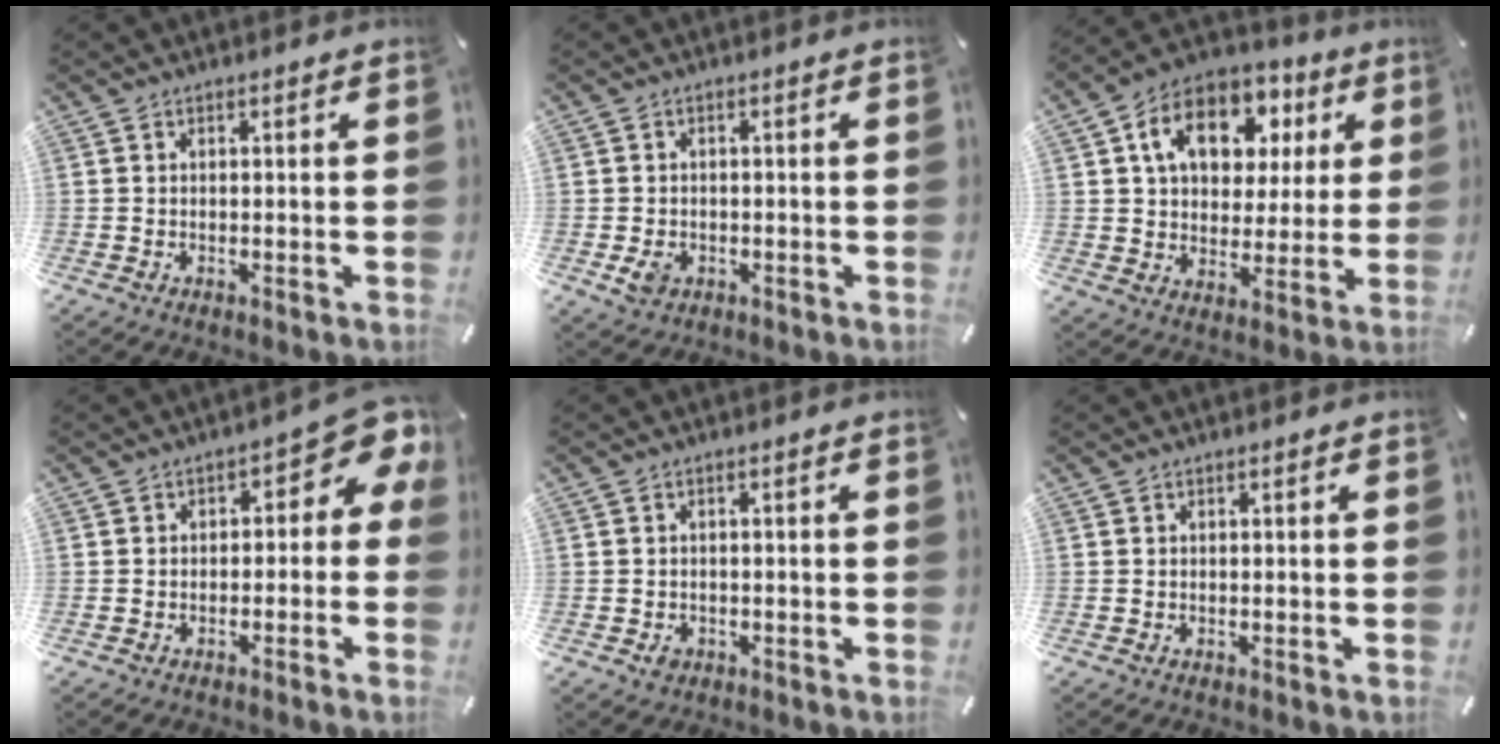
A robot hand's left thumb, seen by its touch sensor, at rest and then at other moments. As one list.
[{"total": 3.0, "force": [-1.0, 2.4, 1.5], "torque": [-0.025, -0.001, -0.019]}, {"total": 14.1, "force": [5.5, 10.6, 7.5], "torque": [-0.133, -0.007, 0.102]}, {"total": 6.1, "force": [1.3, 3.6, 4.7], "torque": [-0.056, -0.017, 0.013]}, {"total": 1.8, "force": [-0.8, 1.4, 0.9], "torque": [-0.016, 0.002, -0.014]}, {"total": 0.0}]